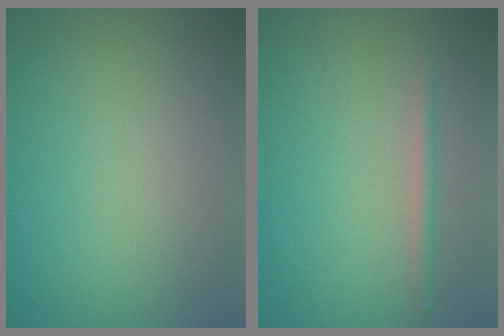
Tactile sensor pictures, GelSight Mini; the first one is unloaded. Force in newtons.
{"total": 1.2, "press": 1.2, "slide": 0.0}